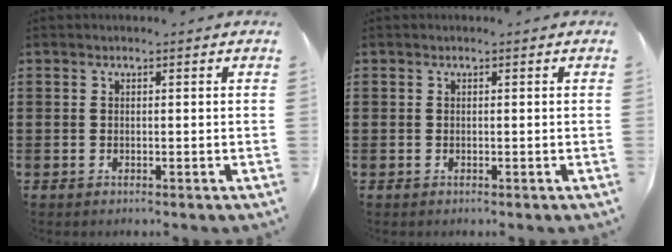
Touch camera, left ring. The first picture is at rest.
{"total": 0.0}